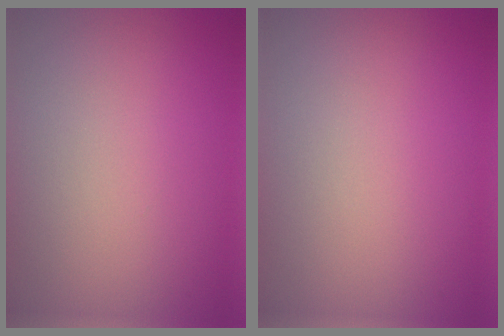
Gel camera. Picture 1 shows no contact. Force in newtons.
{"total": 0.0}